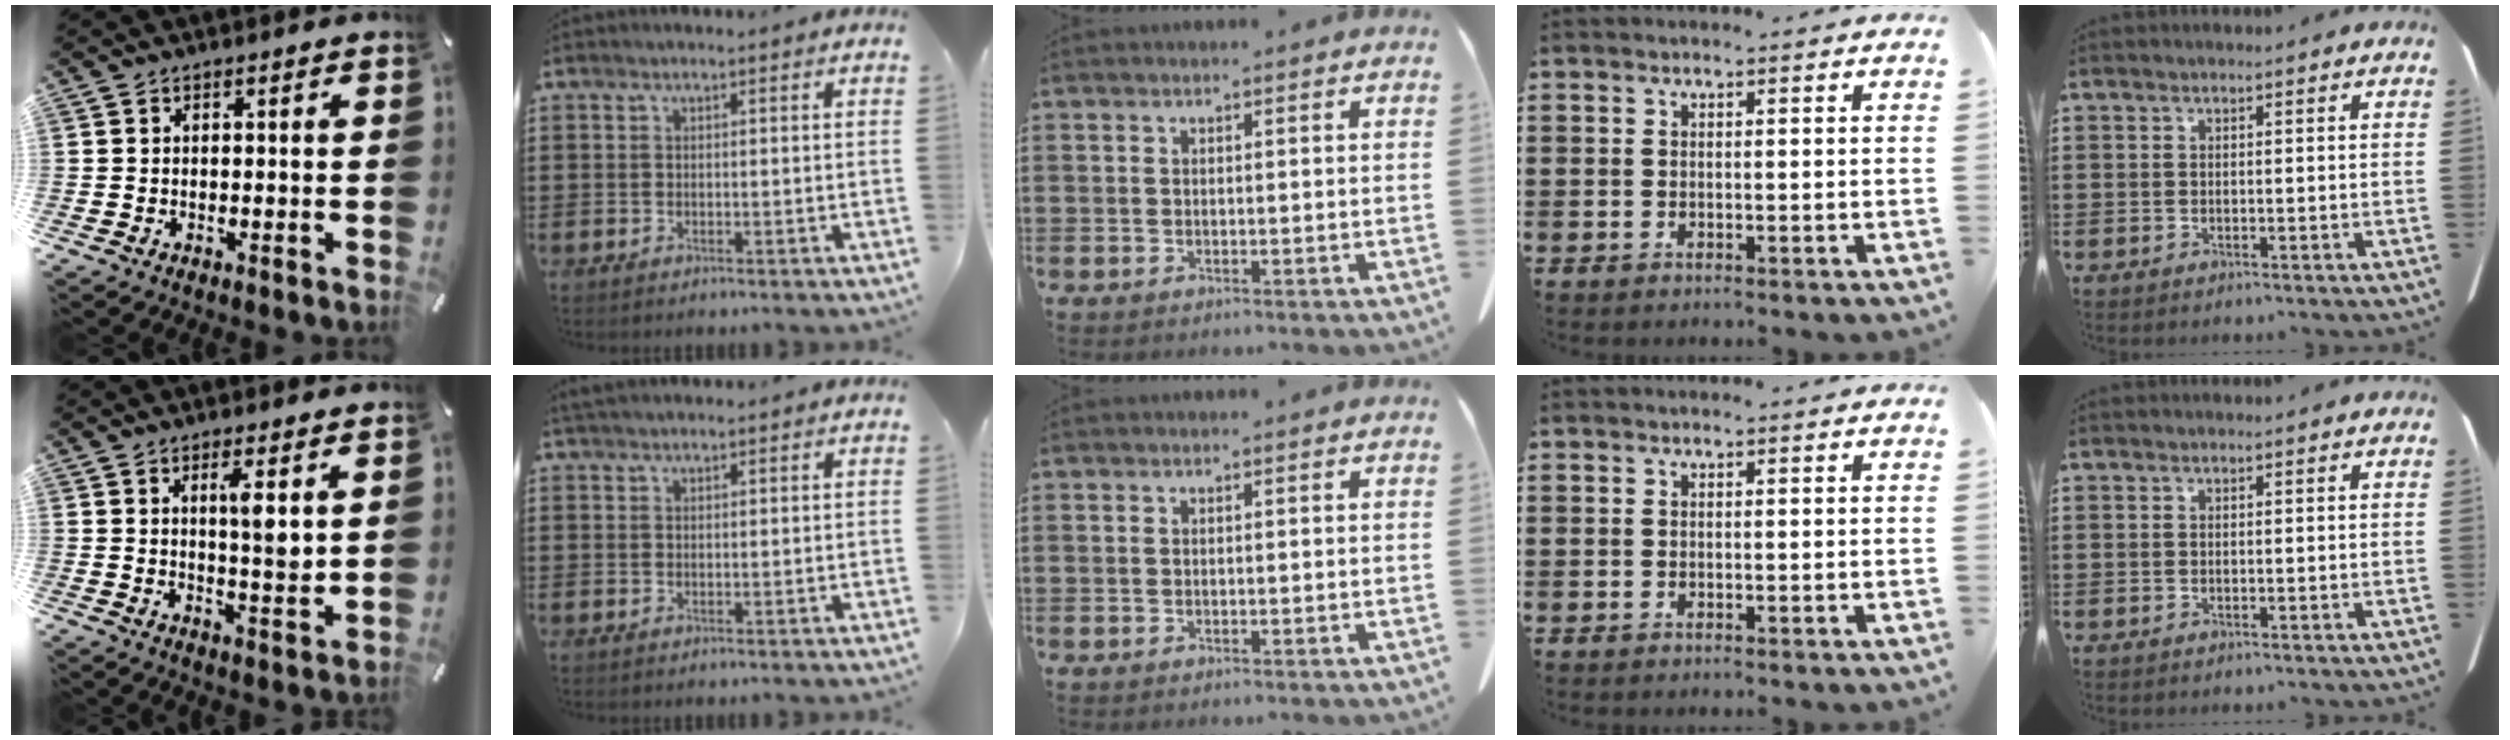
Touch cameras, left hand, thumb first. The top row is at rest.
{"thumb": {"total": 6.3, "force": [2.4, 1.2, 5.6], "torque": [-0.083, -0.019, 0.031]}, "index": {"total": 1.2, "force": [1.1, 0.3, 0.5], "torque": [-0.011, 0.002, 0.021]}}